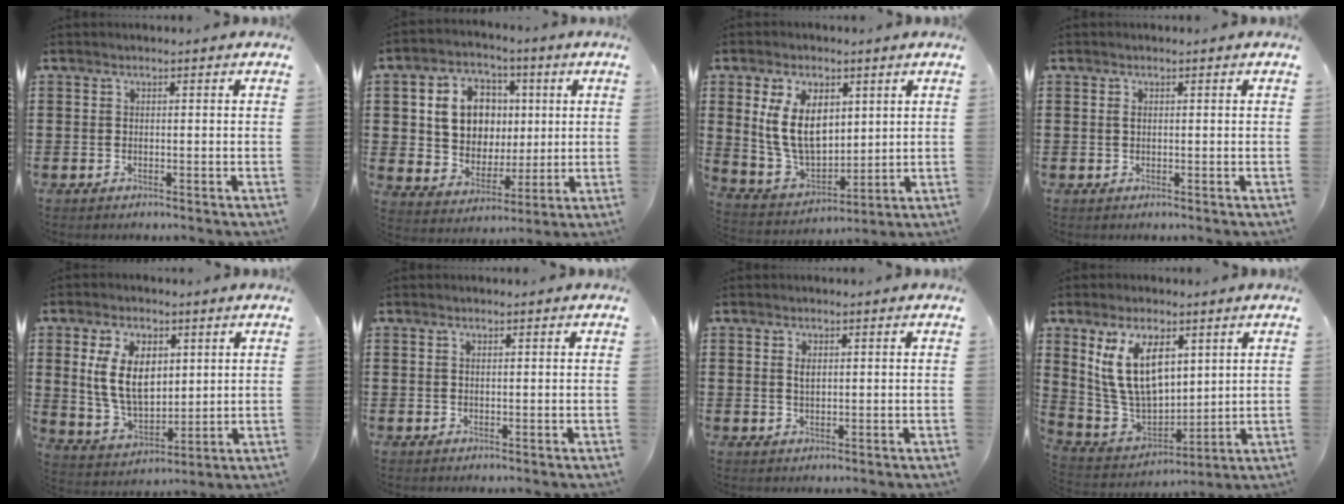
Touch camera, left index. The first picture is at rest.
{"total": 9.8, "force": [2.3, 8.2, 5.0], "torque": [-0.104, 0.018, 0.043]}
{"total": 10.8, "force": [3.4, 6.6, 7.8], "torque": [-0.182, 0.002, 0.061]}
{"total": 1.0, "force": [0.2, 0.5, 0.9], "torque": [-0.019, 0.003, 0.003]}
{"total": 10.2, "force": [3.0, 6.2, 7.6], "torque": [-0.171, 0.007, 0.053]}
{"total": 0.8, "force": [0.3, 0.3, 0.7], "torque": [-0.015, 0.002, 0.005]}
{"total": 1.5, "force": [0.5, 0.6, 1.2], "torque": [-0.026, 0.004, 0.009]}
{"total": 12.6, "force": [5.0, 6.9, 9.2], "torque": [-0.219, 0.001, 0.093]}